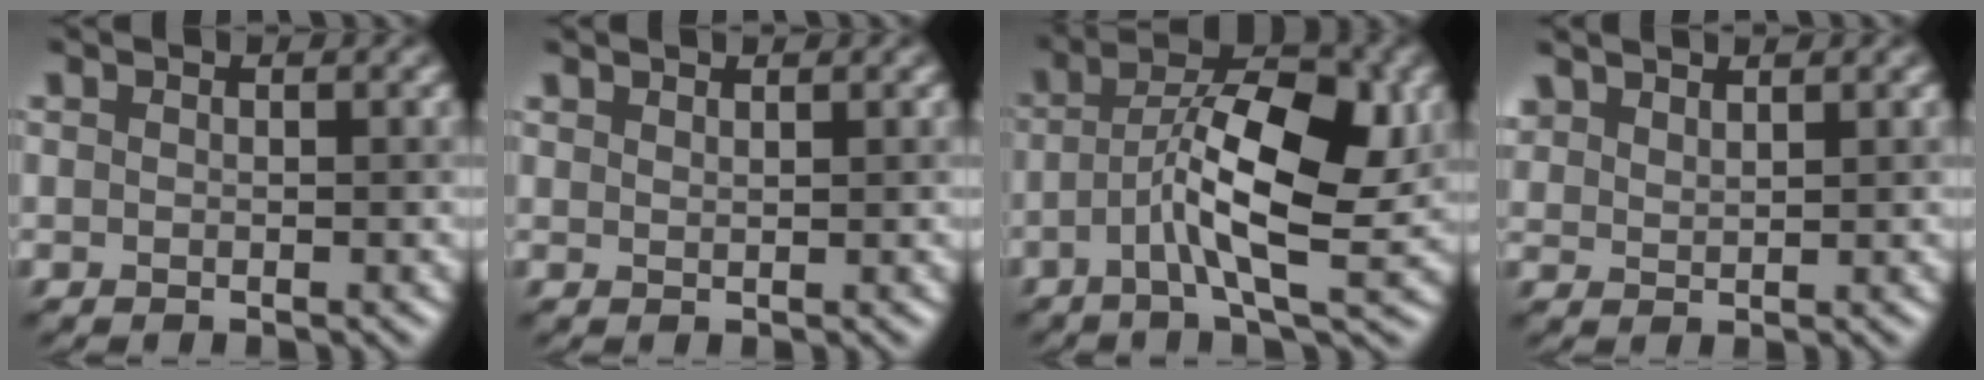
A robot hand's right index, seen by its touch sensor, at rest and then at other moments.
{"total": 0.7, "force": [0.7, -0.1, 0.1], "torque": [-0.001, 0.001, 0.015]}
{"total": 8.7, "force": [-0.9, 2.7, 8.2], "torque": [-0.140, 0.010, -0.022]}
{"total": 1.8, "force": [1.8, 0.1, 0.3], "torque": [-0.009, 0.006, 0.040]}